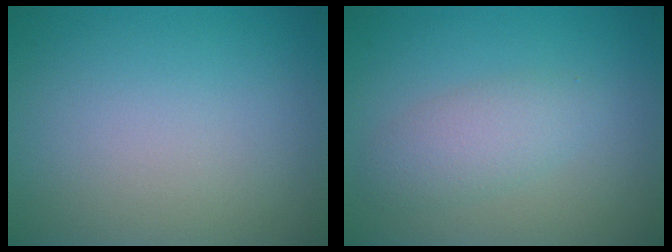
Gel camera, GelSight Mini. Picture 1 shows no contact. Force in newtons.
{"total": 2.7, "press": 2.7, "slide": 0.1}